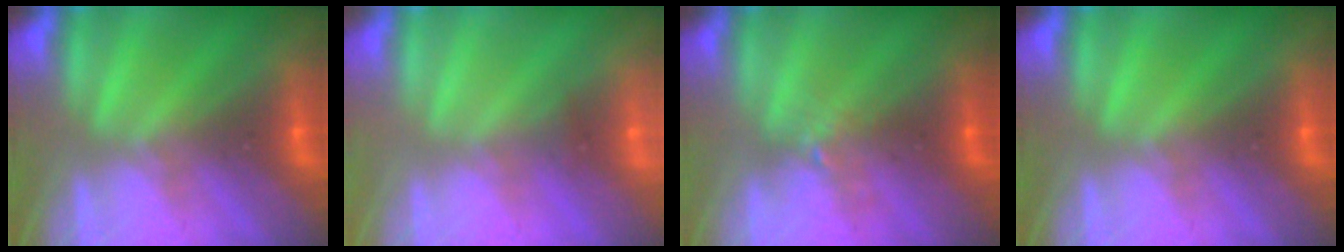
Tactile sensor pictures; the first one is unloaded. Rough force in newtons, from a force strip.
{"total": 1.9}
{"total": 2.1}
{"total": 0.0}